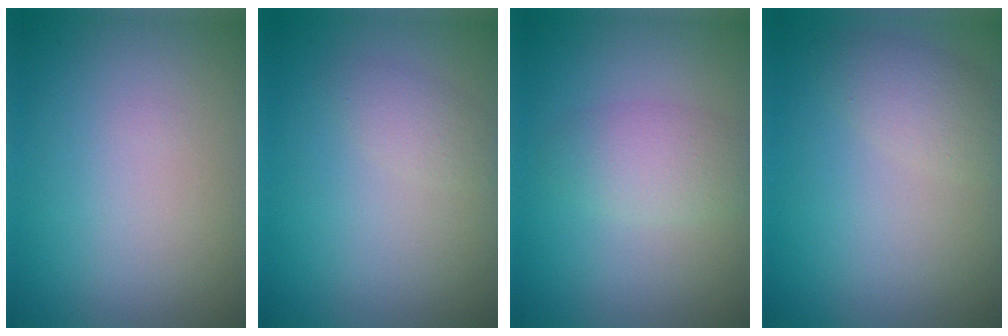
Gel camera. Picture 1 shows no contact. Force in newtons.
{"total": 1.6, "press": 1.6, "slide": 0.1}
{"total": 2.8, "press": 2.8, "slide": 0.2}
{"total": 2.5, "press": 2.5, "slide": 0.1}